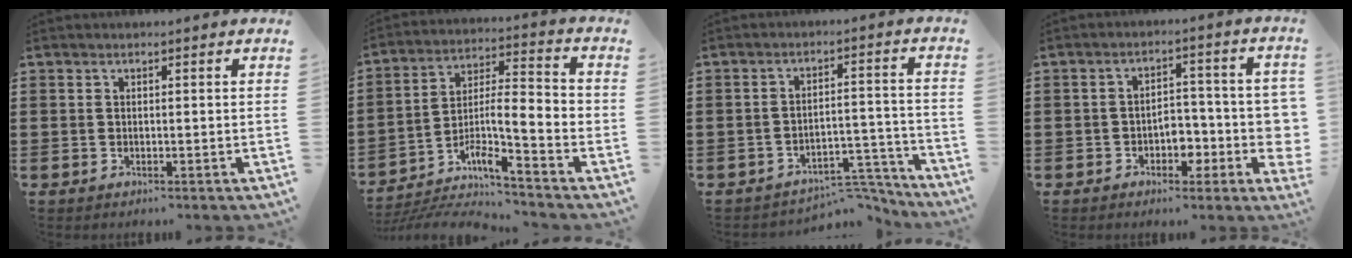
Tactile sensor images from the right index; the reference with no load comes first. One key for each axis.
{"total": 7.4, "fx": -4.8, "fy": 0.9, "fz": 5.5, "tx": -0.111, "ty": -0.027, "tz": -0.100}
{"total": 5.7, "fx": -5.3, "fy": 1.0, "fz": 1.9, "tx": -0.027, "ty": 0.011, "tz": -0.102}
{"total": 4.9, "fx": -2.1, "fy": 3.1, "fz": 3.2, "tx": -0.042, "ty": 0.003, "tz": -0.043}